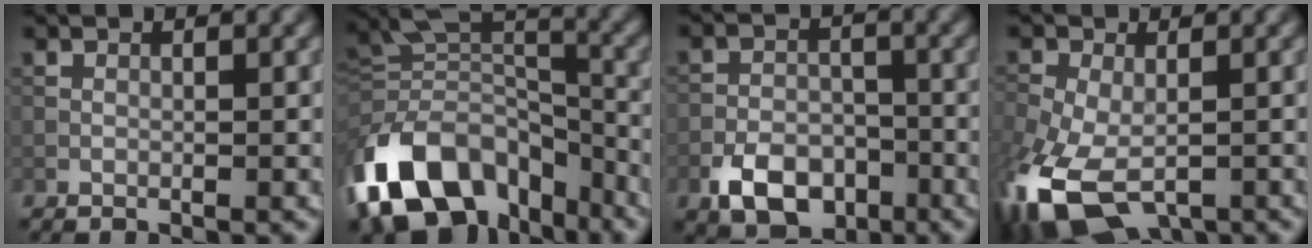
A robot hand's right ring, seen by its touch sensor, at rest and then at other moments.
{"total": 15.5, "force": [-7.5, 9.6, 9.5], "torque": [-0.207, 0.010, -0.136]}
{"total": 5.7, "force": [-3.1, 3.6, 3.2], "torque": [-0.054, -0.006, -0.057]}
{"total": 11.9, "force": [-4.8, 6.8, 8.5], "torque": [-0.213, -0.046, -0.079]}